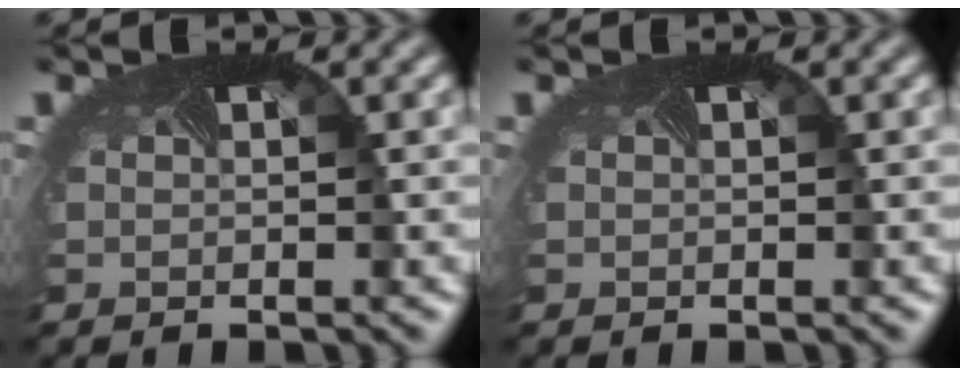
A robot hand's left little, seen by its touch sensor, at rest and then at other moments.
{"total": 0.0}